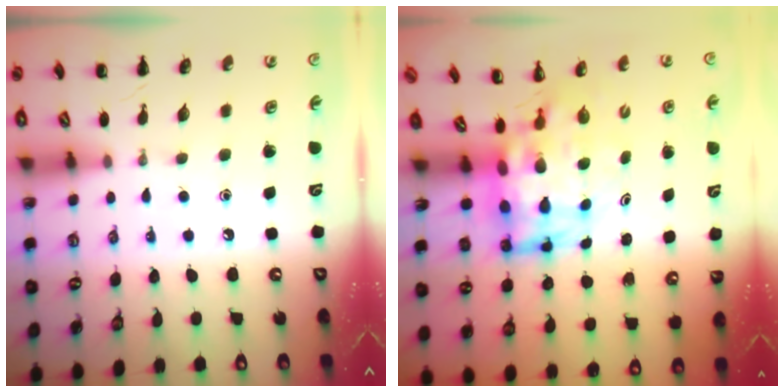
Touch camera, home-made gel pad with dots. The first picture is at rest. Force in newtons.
{"total": 7.3, "press": 7.0, "slide": 2.2}